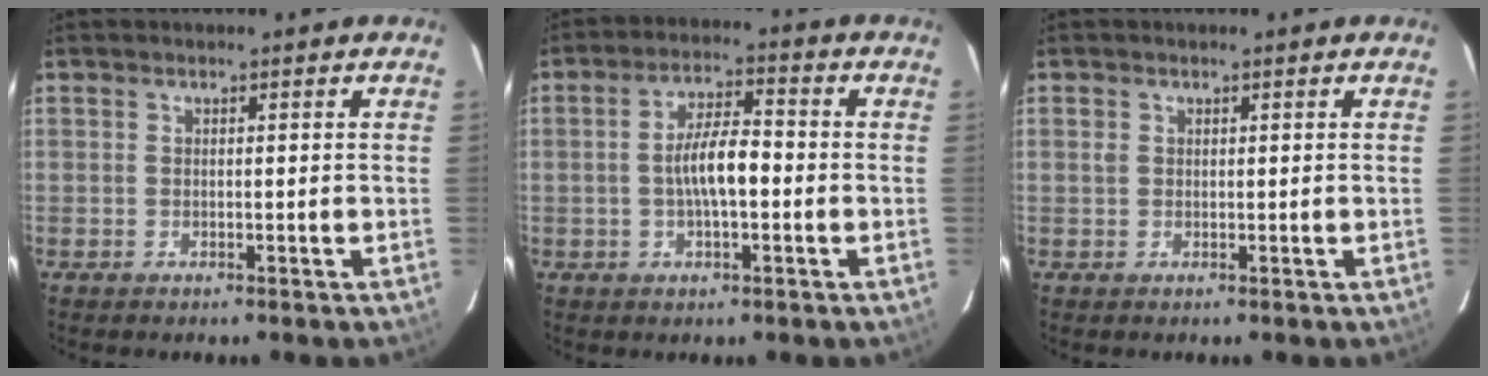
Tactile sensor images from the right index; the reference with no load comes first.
{"total": 7.1, "force": [-1.1, 2.1, 6.7], "torque": [-0.123, 0.009, -0.017]}
{"total": 0.9, "force": [0.2, 0.8, 0.3], "torque": [-0.008, 0.003, 0.003]}